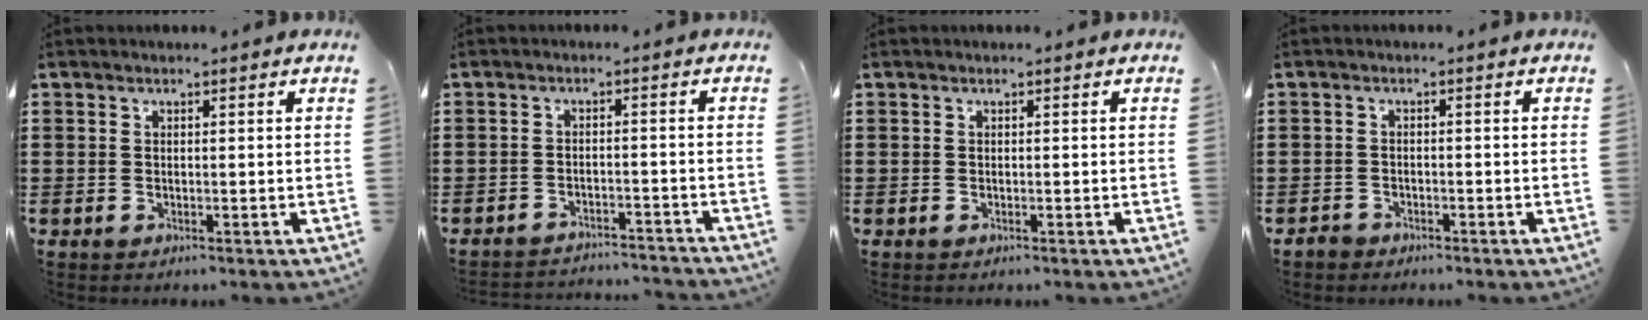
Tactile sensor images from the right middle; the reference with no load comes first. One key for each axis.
{"total": 2.8, "fx": -2.8, "fy": 0.0, "fz": 0.0, "tx": -0.007, "ty": -0.002, "tz": -0.059}
{"total": 0.0}
{"total": 1.4, "fx": -1.3, "fy": 0.6, "fz": 0.1, "tx": -0.008, "ty": 0.000, "tz": -0.027}